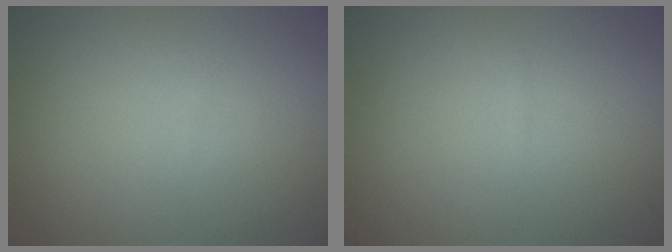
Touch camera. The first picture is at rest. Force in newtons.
{"total": 0.0}